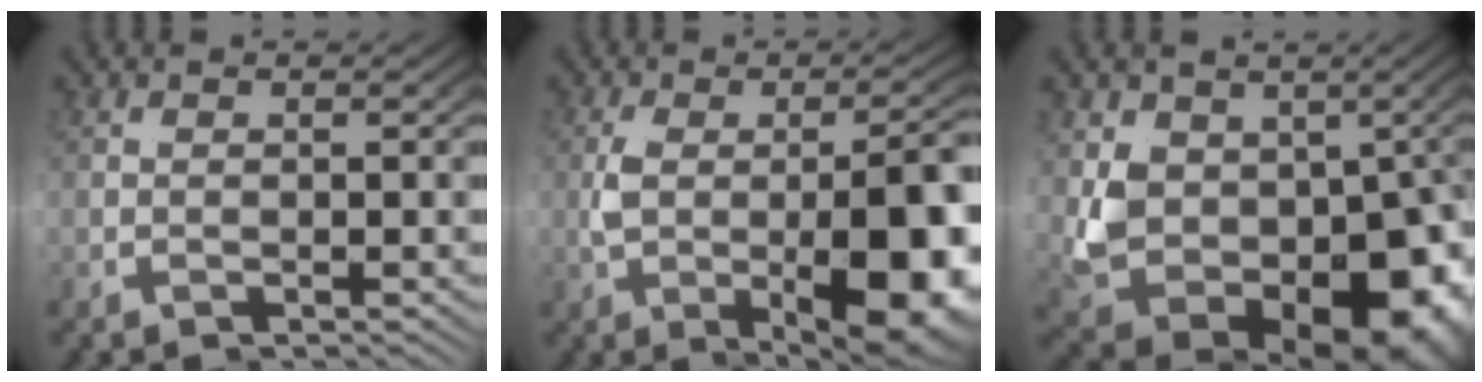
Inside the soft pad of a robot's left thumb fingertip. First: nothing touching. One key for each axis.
{"total": 8.2, "fx": -1.6, "fy": 1.3, "fz": 7.9, "tx": -0.131, "ty": 0.000, "tz": -0.016}
{"total": 16.6, "fx": -0.3, "fy": 11.8, "fz": 11.6, "tx": -0.207, "ty": -0.018, "tz": -0.012}